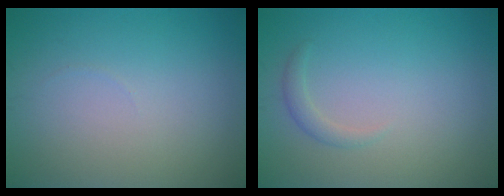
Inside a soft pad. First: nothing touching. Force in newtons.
{"total": 1.1, "press": 1.1, "slide": 0.0}